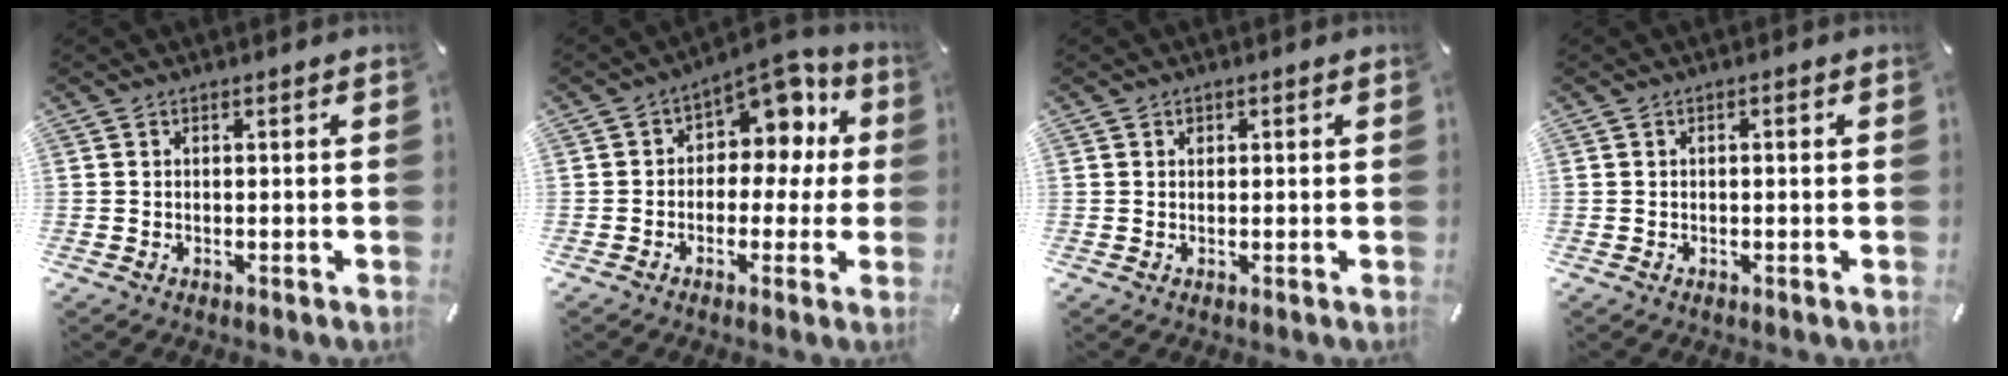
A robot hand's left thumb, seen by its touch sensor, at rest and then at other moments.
{"total": 8.9, "force": [4.0, 6.5, 4.7], "torque": [-0.054, -0.036, 0.068]}
{"total": 0.7, "force": [0.3, 0.7, 0.1], "torque": [0.007, -0.001, 0.003]}
{"total": 0.7, "force": [-0.1, 0.2, 0.7], "torque": [-0.013, 0.000, -0.002]}